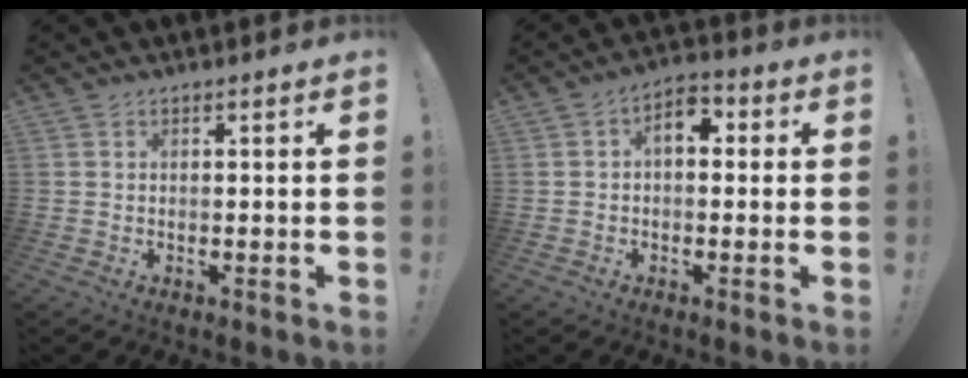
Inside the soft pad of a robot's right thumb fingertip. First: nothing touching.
{"total": 6.1, "force": [0.5, 3.9, 4.7], "torque": [-0.070, 0.009, 0.007]}